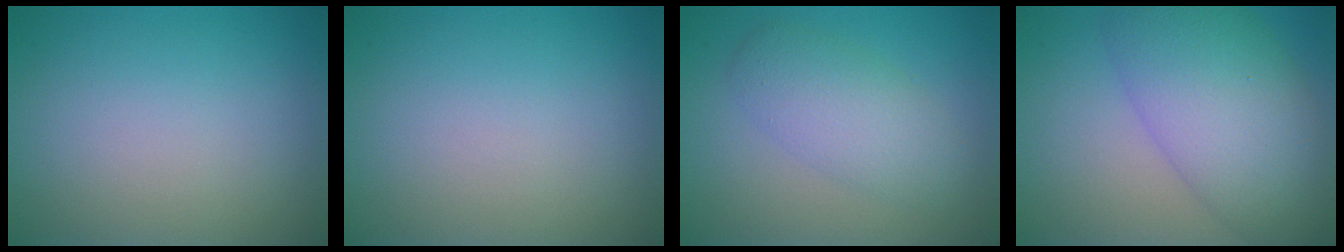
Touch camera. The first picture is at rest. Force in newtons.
{"total": 0.0}
{"total": 4.0, "press": 4.0, "slide": 0.2}
{"total": 9.3, "press": 9.3, "slide": 0.2}